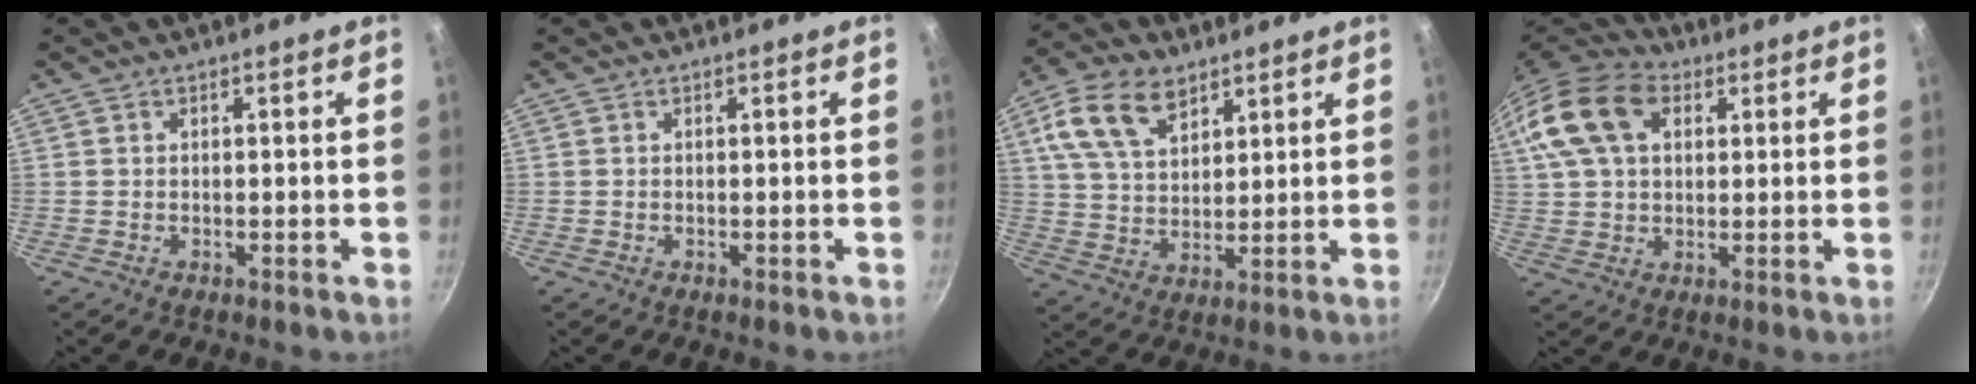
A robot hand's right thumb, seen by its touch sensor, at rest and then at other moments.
{"total": 0.0}
{"total": 12.7, "force": [6.4, 7.8, 7.6], "torque": [-0.120, -0.010, 0.120]}
{"total": 16.9, "force": [5.7, 11.4, 11.0], "torque": [-0.212, 0.019, 0.092]}